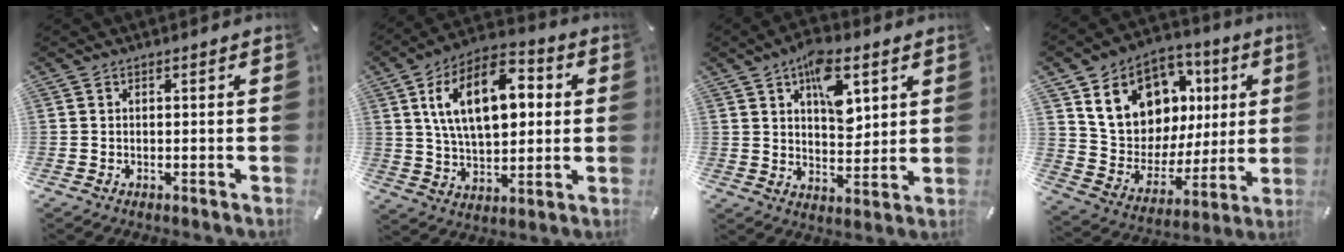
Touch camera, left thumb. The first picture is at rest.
{"total": 18.2, "force": [5.4, 10.4, 13.9], "torque": [-0.261, 0.000, 0.088]}
{"total": 11.9, "force": [5.6, 6.8, 8.1], "torque": [-0.106, -0.022, 0.095]}
{"total": 17.1, "force": [7.0, 13.6, 7.6], "torque": [-0.130, -0.035, 0.142]}